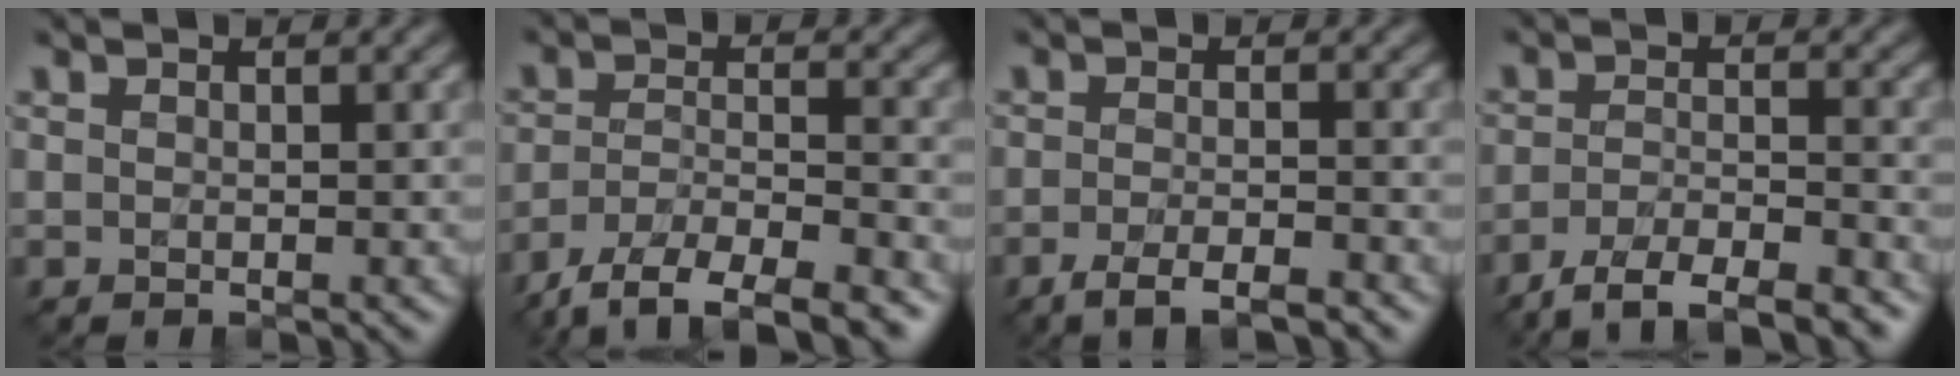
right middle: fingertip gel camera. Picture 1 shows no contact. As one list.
[{"total": 8.5, "force": [-6.8, 2.4, 4.5], "torque": [-0.074, -0.014, -0.116]}, {"total": 3.7, "force": [-2.7, 0.8, 2.5], "torque": [-0.039, -0.006, -0.048]}, {"total": 6.1, "force": [-5.0, 1.3, 3.2], "torque": [-0.052, -0.006, -0.085]}]